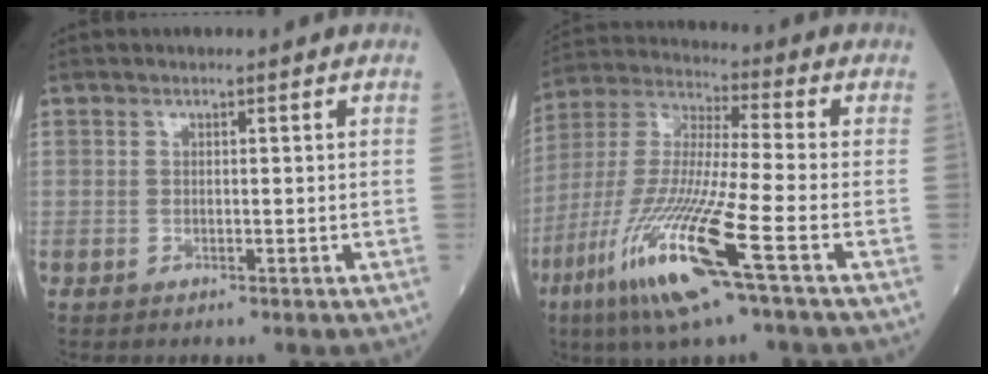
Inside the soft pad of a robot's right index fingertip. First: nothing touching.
{"total": 17.9, "force": [-8.3, 0.4, 15.8], "torque": [-0.354, -0.042, -0.164]}